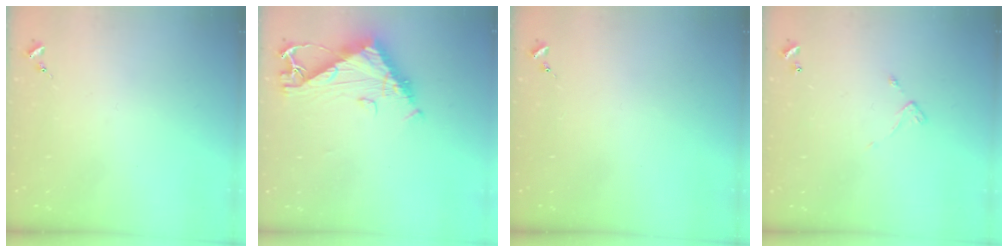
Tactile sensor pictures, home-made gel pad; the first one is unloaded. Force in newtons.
{"total": 10.6, "press": 10.5, "slide": 1.1}
{"total": 0.0}
{"total": 5.7, "press": 5.7, "slide": 0.5}